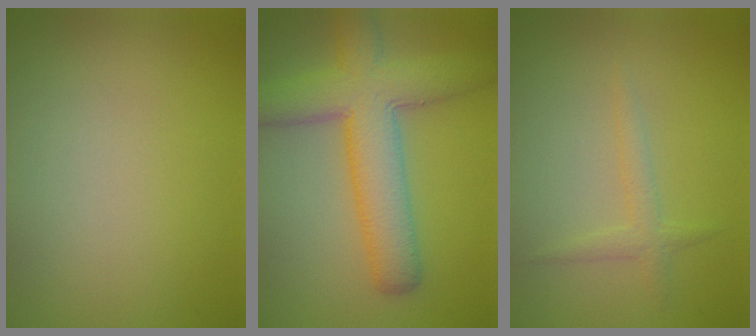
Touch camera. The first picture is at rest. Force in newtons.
{"total": 7.9, "press": 7.9, "slide": 0.3}
{"total": 1.5, "press": 1.5, "slide": 0.1}